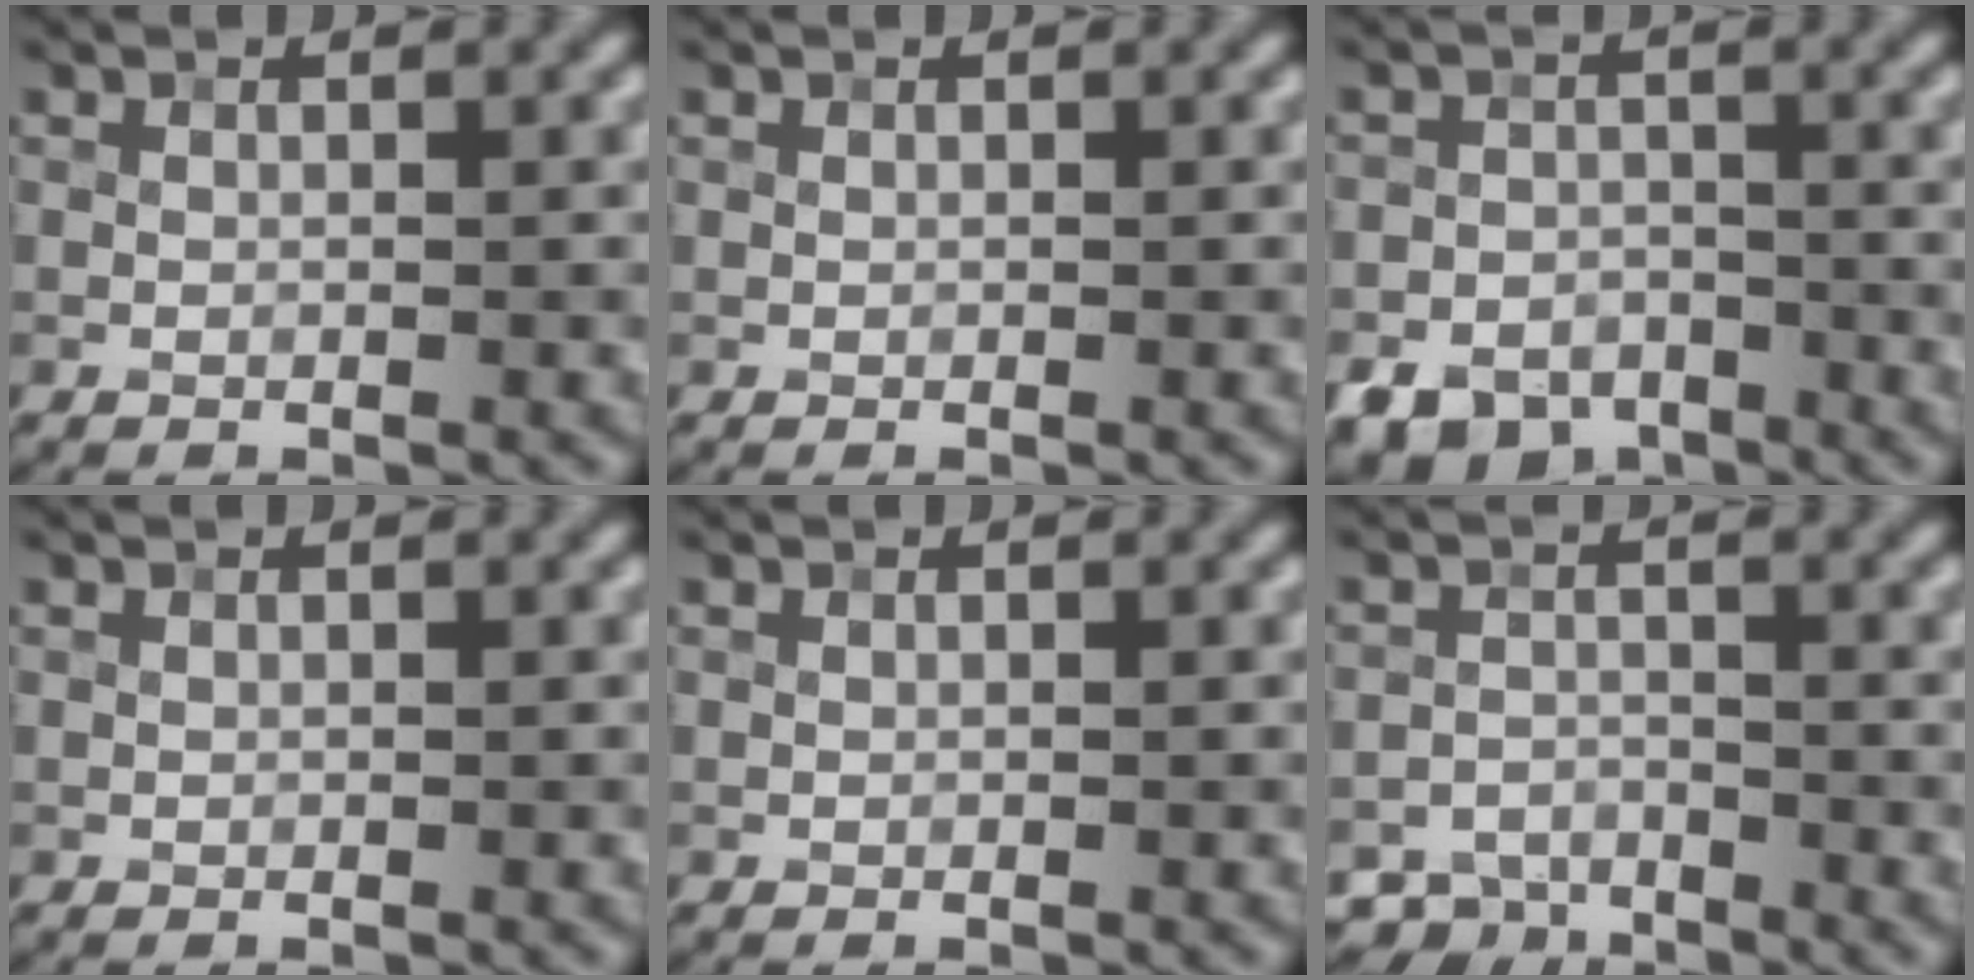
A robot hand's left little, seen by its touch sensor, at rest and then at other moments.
{"total": 0.0}
{"total": 6.3, "force": [-4.5, 4.1, 1.6], "torque": [-0.016, -0.011, -0.072]}
{"total": 0.0}
{"total": 0.0}
{"total": 3.3, "force": [-2.9, 1.6, 0.4], "torque": [0.005, 0.000, -0.052]}